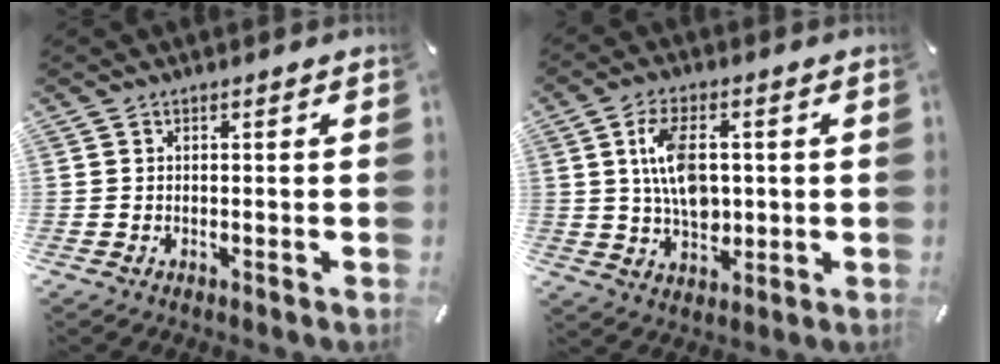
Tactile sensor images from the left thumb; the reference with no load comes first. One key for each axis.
{"total": 10.2, "fx": 1.1, "fy": 6.6, "fz": 7.6, "tx": -0.136, "ty": 0.005, "tz": 0.019}